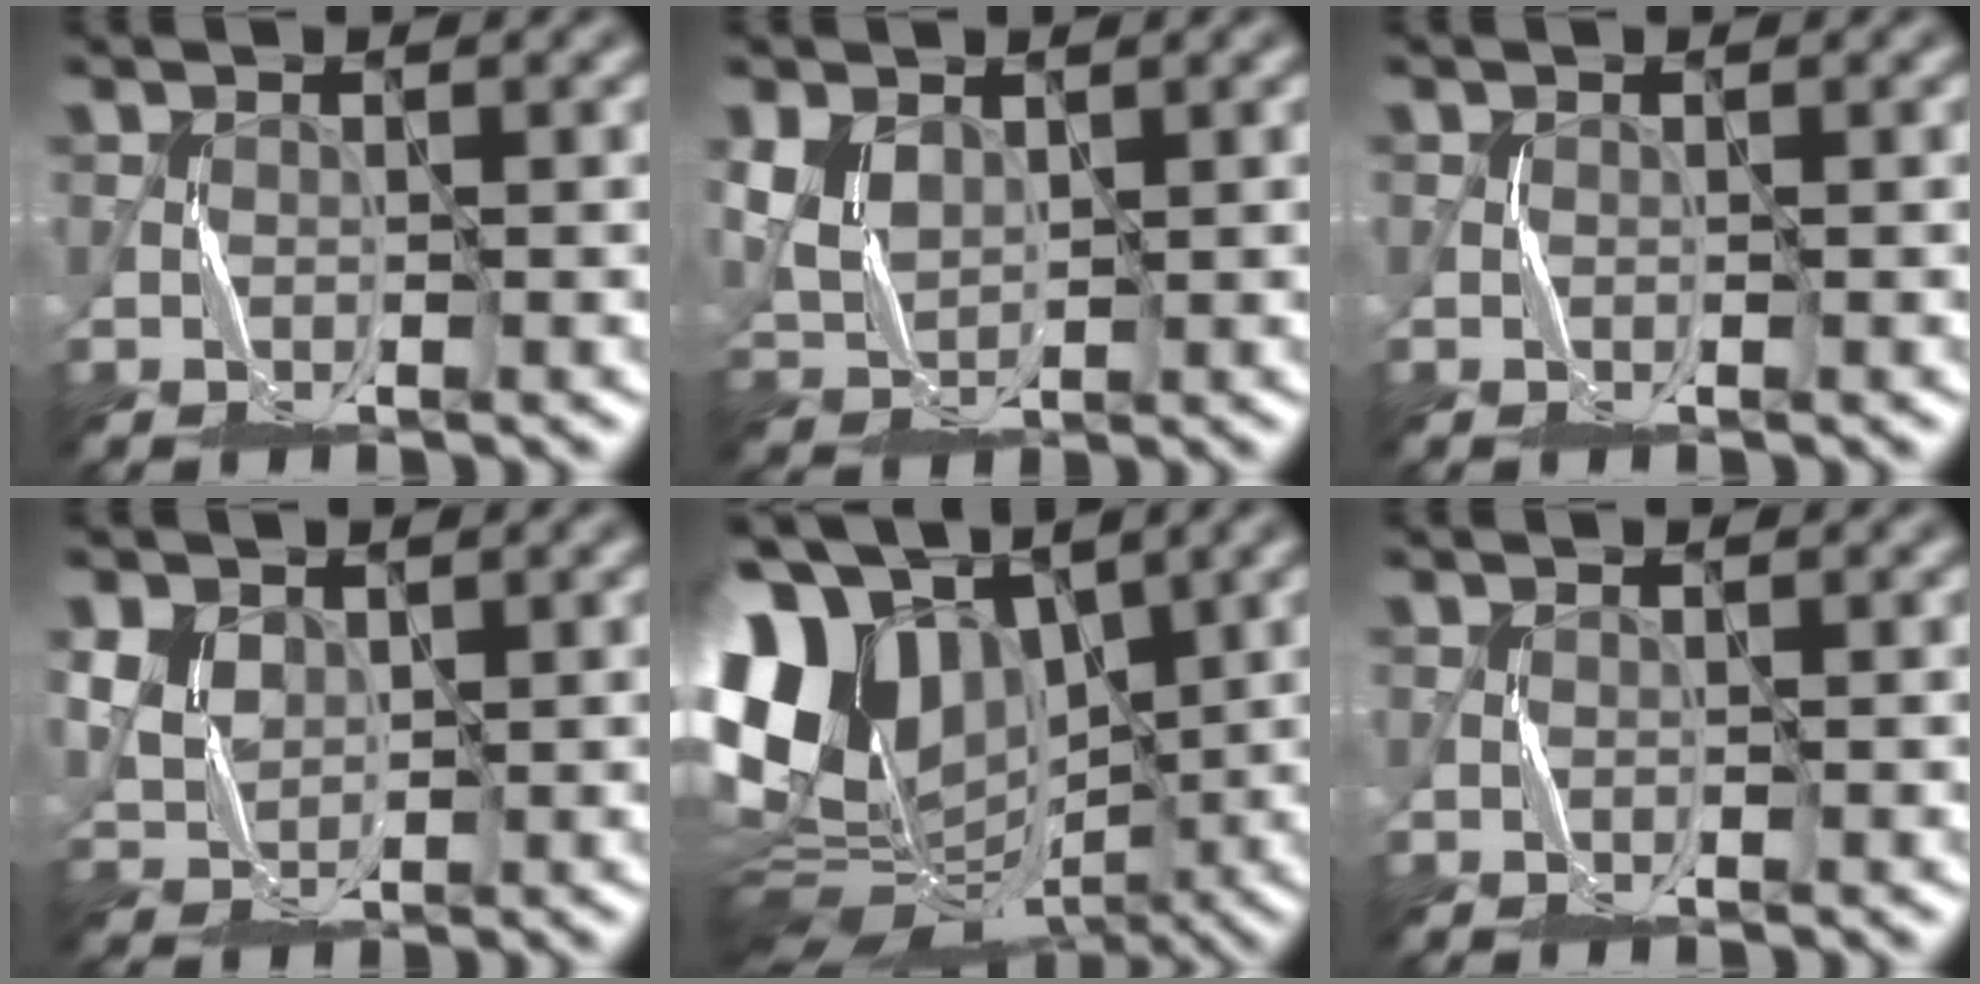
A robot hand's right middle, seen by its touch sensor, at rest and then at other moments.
{"total": 3.3, "force": [1.3, 2.2, 2.1], "torque": [-0.061, -0.002, 0.029]}
{"total": 0.0}
{"total": 4.0, "force": [1.6, 2.9, 2.2], "torque": [-0.061, 0.003, 0.032]}
{"total": 15.7, "force": [2.1, 11.1, 10.9], "torque": [-0.218, 0.009, 0.051]}
{"total": 0.0}